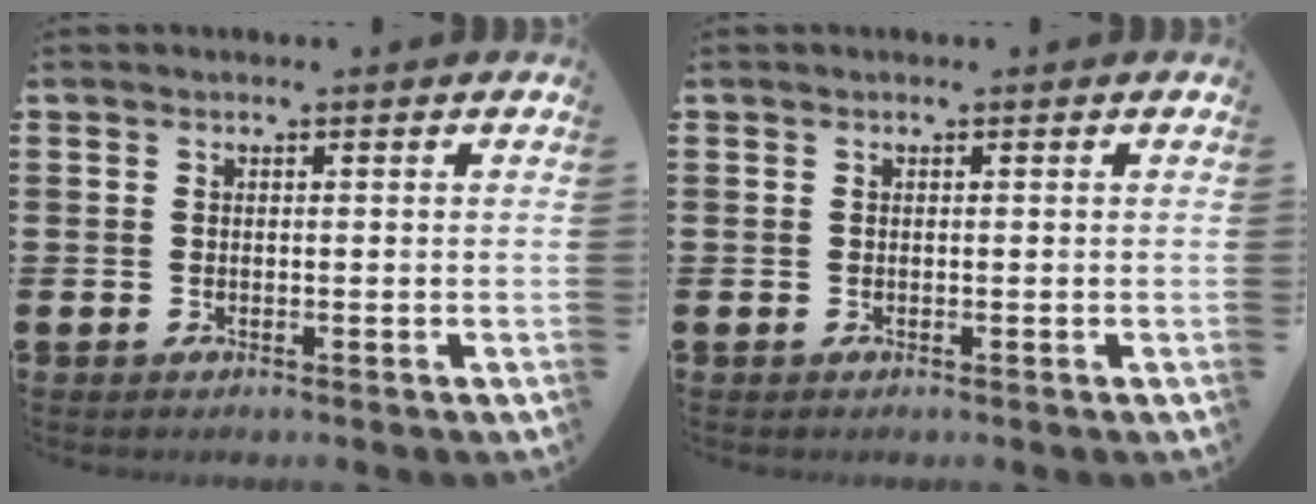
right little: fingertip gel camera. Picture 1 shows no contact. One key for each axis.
{"total": 0.0}